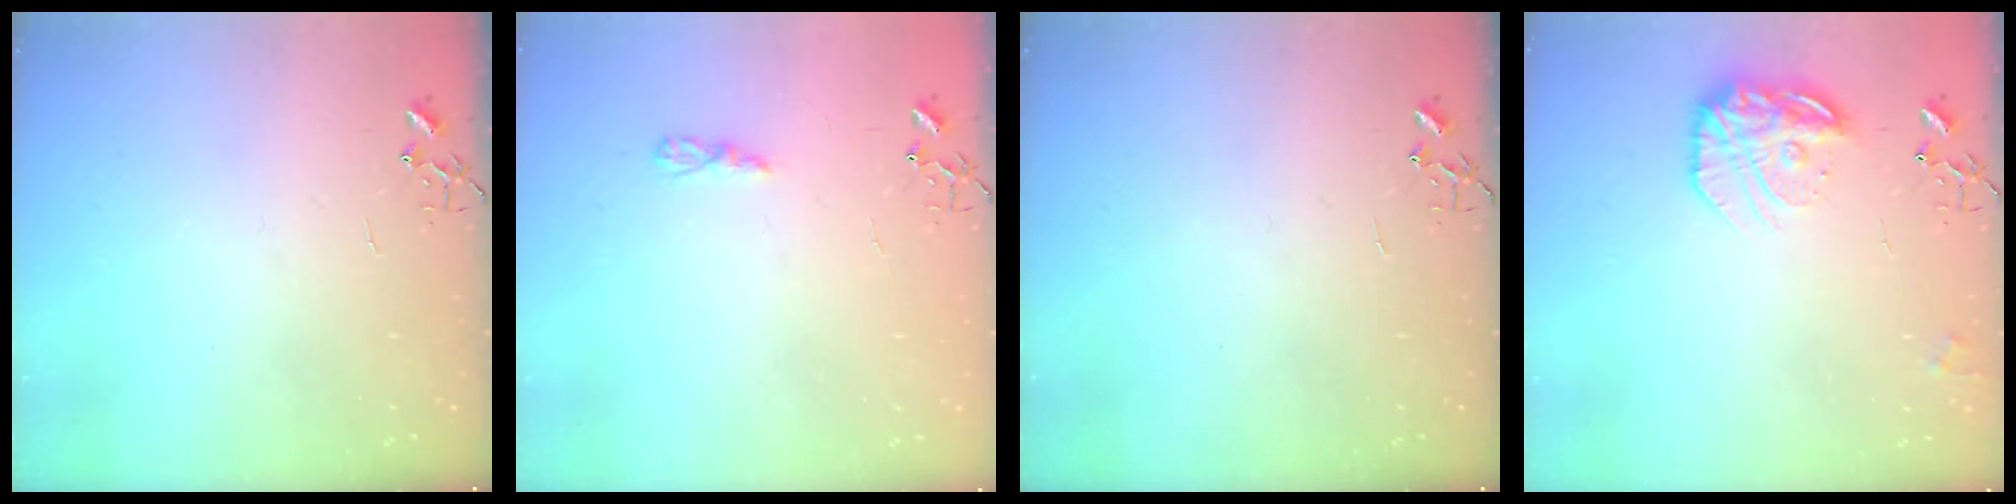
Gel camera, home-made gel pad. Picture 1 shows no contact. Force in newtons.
{"total": 3.5, "press": 3.5, "slide": 0.4}
{"total": 0.0}
{"total": 16.4, "press": 16.3, "slide": 1.3}